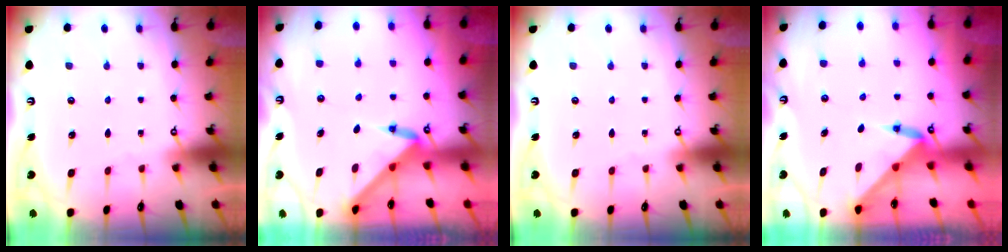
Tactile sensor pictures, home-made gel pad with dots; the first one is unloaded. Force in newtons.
{"total": 3.0, "press": 3.0, "slide": 0.1}
{"total": 0.0}
{"total": 3.5, "press": 3.5, "slide": 0.2}